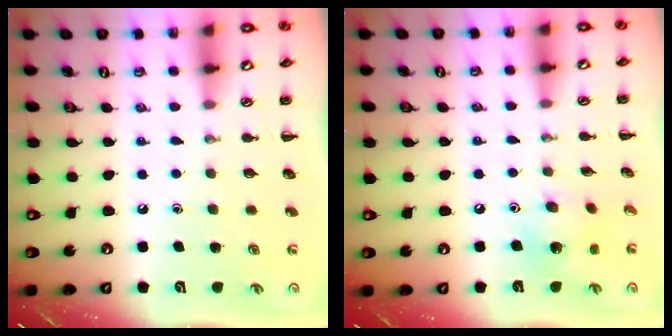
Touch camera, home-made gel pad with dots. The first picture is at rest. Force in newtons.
{"total": 5.9, "press": 5.8, "slide": 1.2}